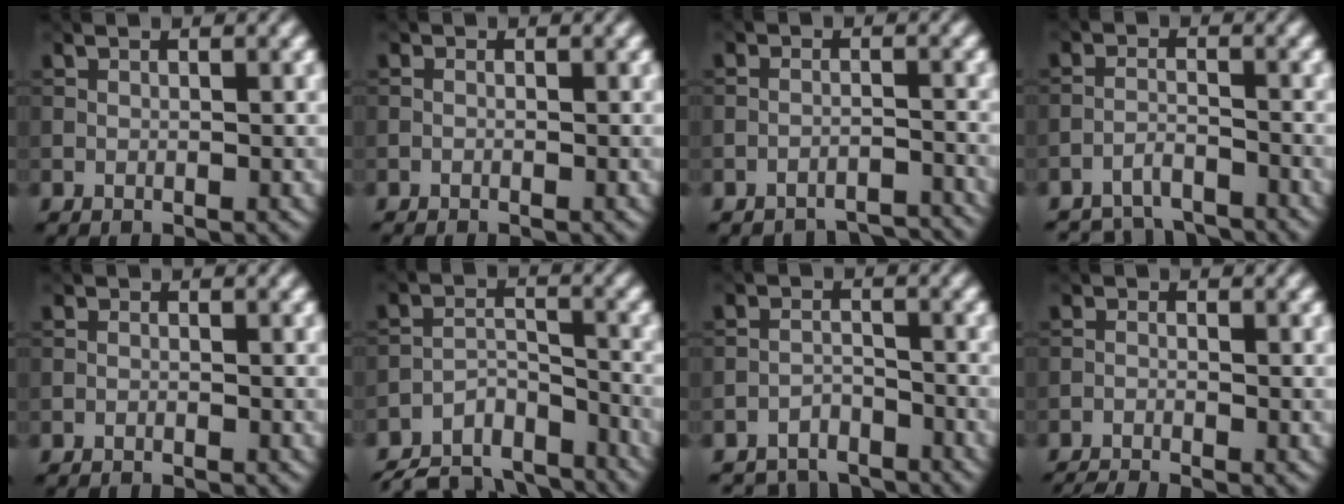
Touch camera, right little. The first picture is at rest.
{"total": 0.7, "force": [-0.7, 0.1, 0.1], "torque": [-0.002, -0.002, -0.014]}
{"total": 5.5, "force": [-5.4, 1.1, 0.5], "torque": [-0.007, -0.003, -0.076]}
{"total": 4.7, "force": [-4.5, 1.0, 0.8], "torque": [-0.014, -0.007, -0.082]}
{"total": 1.1, "force": [-1.0, 0.2, 0.2], "torque": [-0.001, -0.003, -0.018]}
{"total": 9.3, "force": [-8.3, 3.2, 2.6], "torque": [-0.041, -0.005, -0.130]}
{"total": 4.2, "force": [-4.0, 1.4, 0.4], "torque": [0.001, -0.004, -0.074]}
{"total": 3.1, "force": [-2.8, 0.1, 1.2], "torque": [-0.028, -0.014, -0.058]}